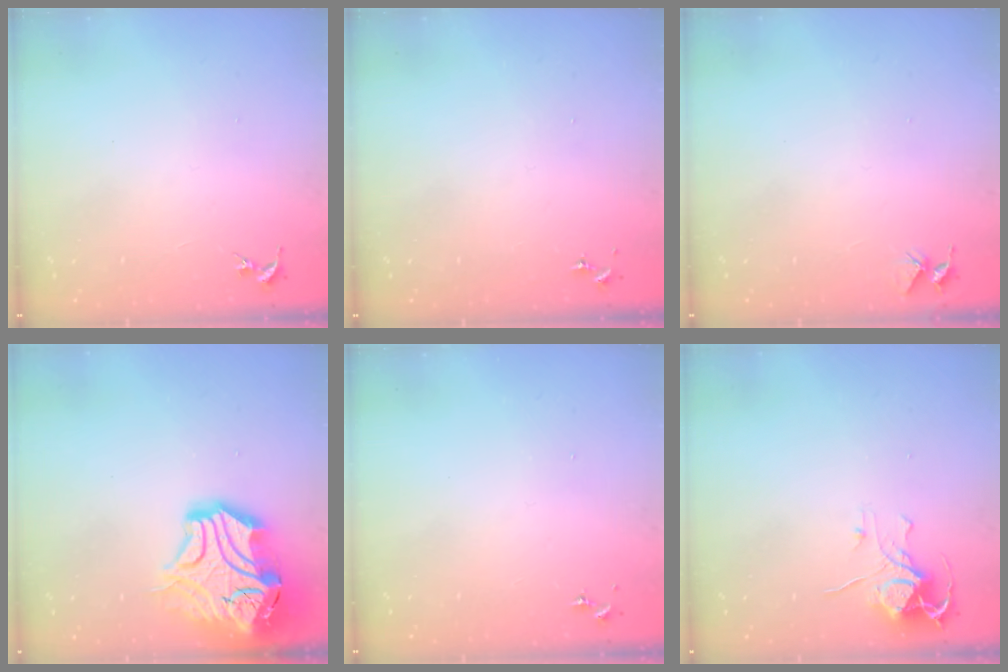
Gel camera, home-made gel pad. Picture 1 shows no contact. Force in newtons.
{"total": 0.0}
{"total": 4.0, "press": 4.0, "slide": 0.3}
{"total": 19.5, "press": 19.3, "slide": 2.9}
{"total": 0.0}
{"total": 8.0, "press": 8.0, "slide": 0.6}